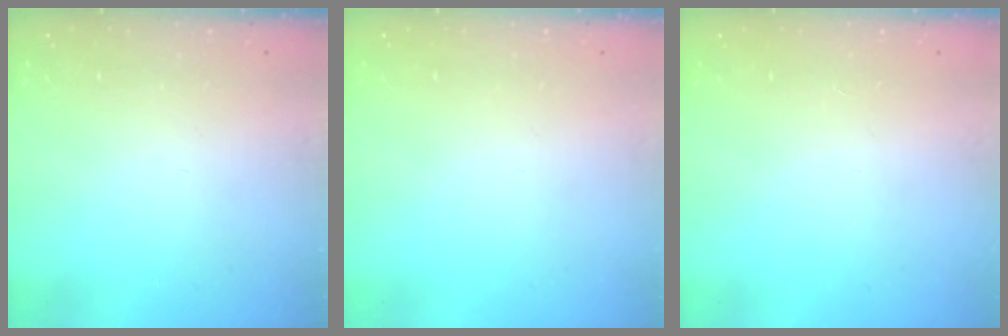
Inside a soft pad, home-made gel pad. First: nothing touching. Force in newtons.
{"total": 0.0}
{"total": 2.8, "press": 2.8, "slide": 0.4}